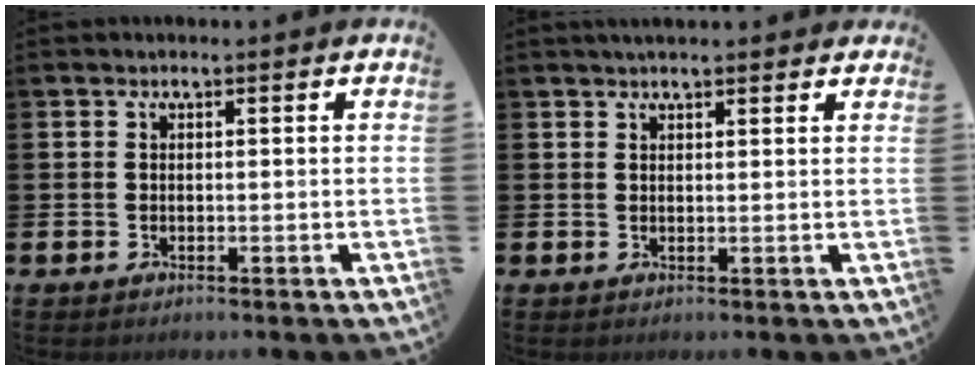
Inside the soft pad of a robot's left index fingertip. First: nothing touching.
{"total": 1.9, "force": [1.8, 0.3, 0.5], "torque": [0.000, -0.004, 0.030]}